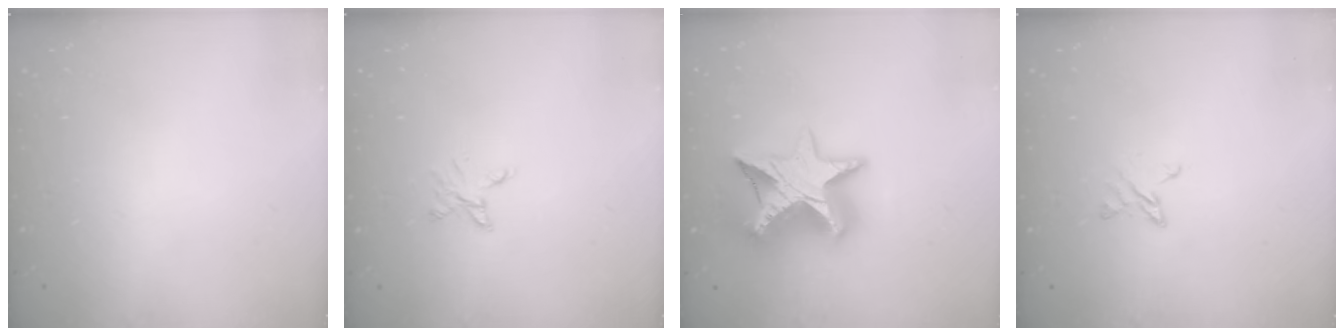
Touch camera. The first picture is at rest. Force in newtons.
{"total": 3.5, "press": 3.5, "slide": 0.3}
{"total": 16.4, "press": 16.4, "slide": 1.3}
{"total": 3.8, "press": 3.8, "slide": 0.3}